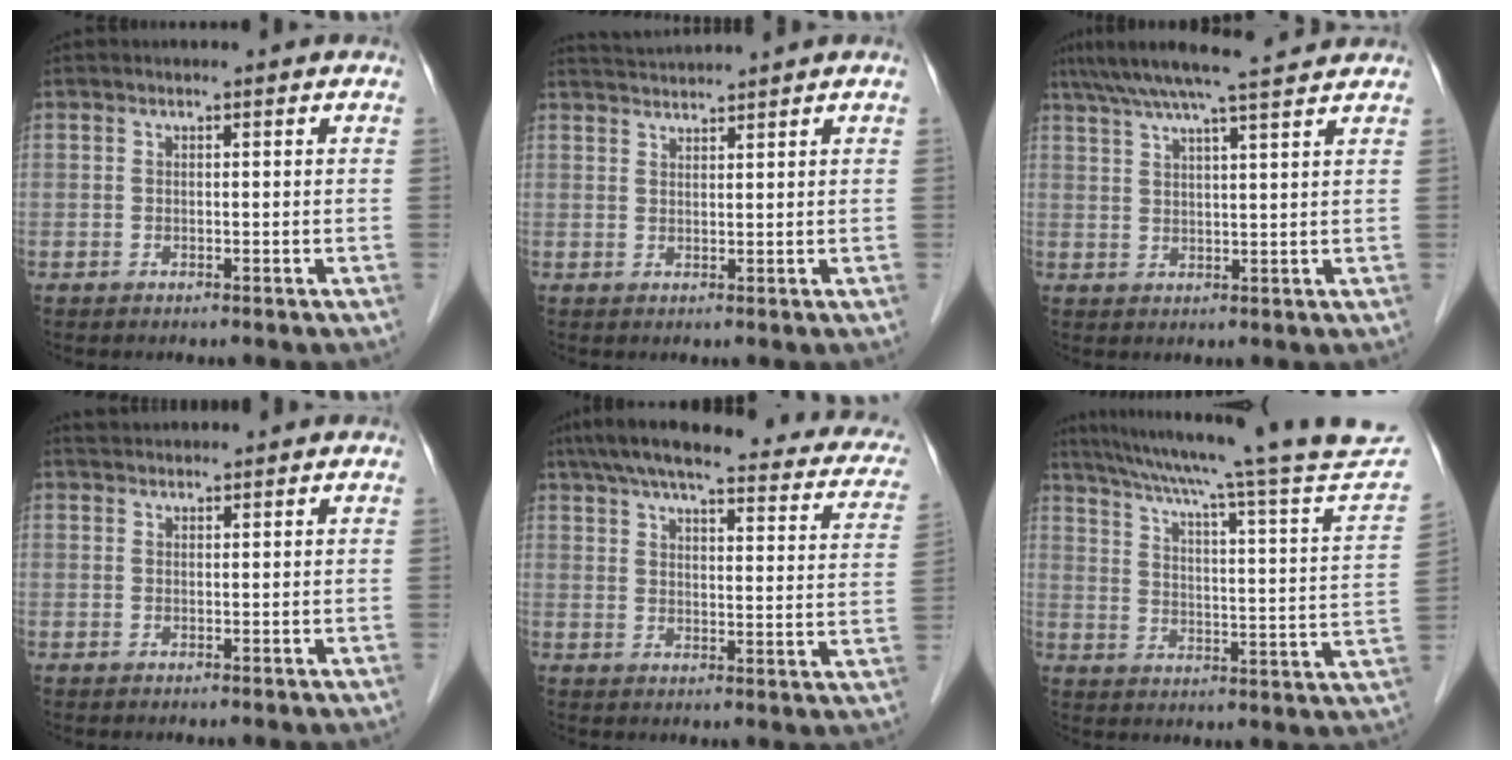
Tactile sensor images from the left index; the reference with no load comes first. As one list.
[{"total": 3.7, "force": [3.4, -1.2, 0.4], "torque": [-0.007, 0.014, 0.069]}, {"total": 12.5, "force": [10.8, -0.3, 6.3], "torque": [-0.111, 0.033, 0.156]}, {"total": 2.8, "force": [2.7, 0.4, 0.4], "torque": [-0.008, 0.029, 0.049]}, {"total": 27.6, "force": [22.4, 6.0, 15.0], "torque": [-0.217, 0.020, 0.266]}, {"total": 27.4, "force": [23.7, -1.4, 13.8], "torque": [-0.220, -0.051, 0.311]}]